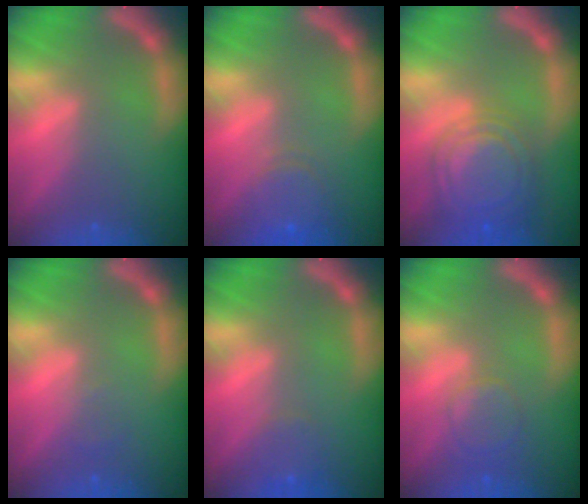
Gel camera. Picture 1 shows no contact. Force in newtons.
{"total": 4.0}
{"total": 9.5}
{"total": 0.9}
{"total": 1.9}
{"total": 3.5}